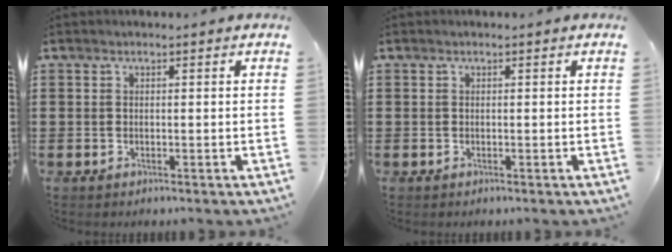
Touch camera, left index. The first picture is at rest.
{"total": 0.0}